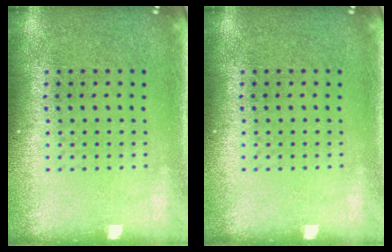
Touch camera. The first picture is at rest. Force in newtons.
{"total": 0.0}